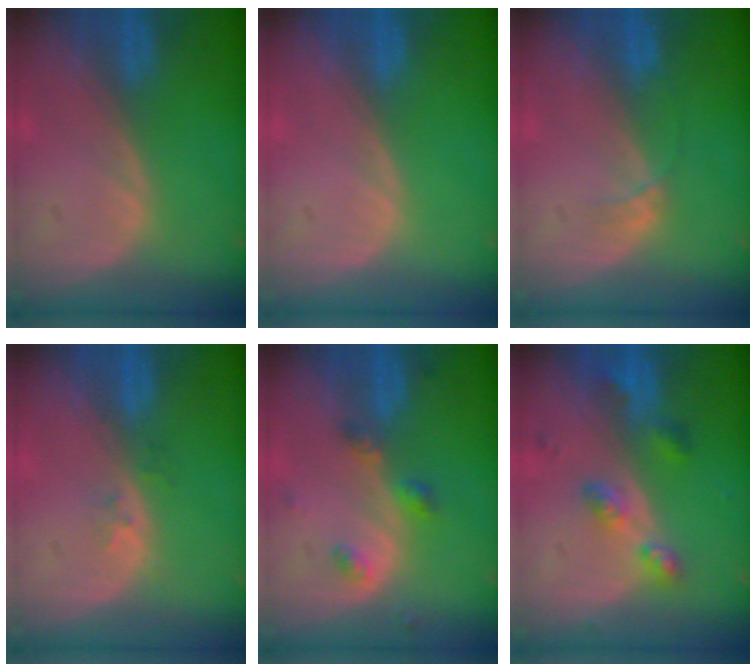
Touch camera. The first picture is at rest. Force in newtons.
{"total": 0.0}
{"total": 1.3, "press": 1.3, "slide": 0.1}
{"total": 1.6, "press": 1.2, "slide": 1.0}
{"total": 3.5, "press": 3.5, "slide": 0.5}
{"total": 5.2, "press": 4.8, "slide": 2.0}